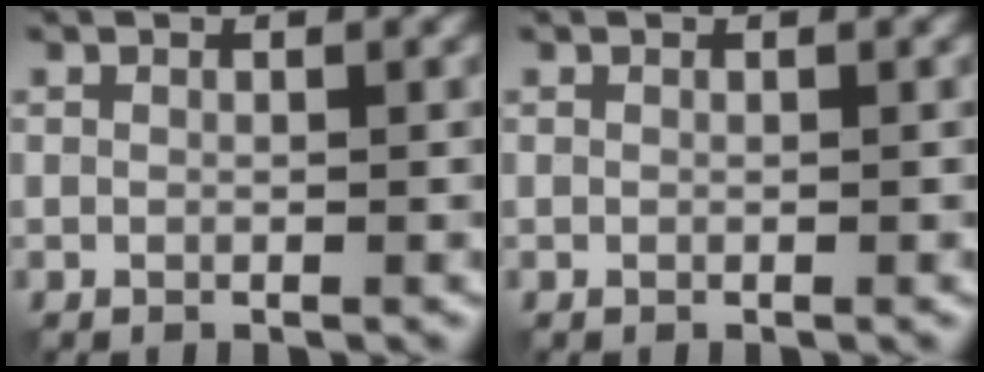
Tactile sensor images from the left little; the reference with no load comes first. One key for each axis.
{"total": 0.0}